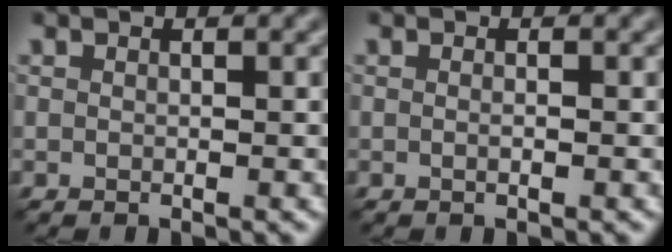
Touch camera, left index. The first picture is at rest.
{"total": 0.6, "force": [0.0, 0.1, 0.6], "torque": [-0.010, -0.005, -0.002]}